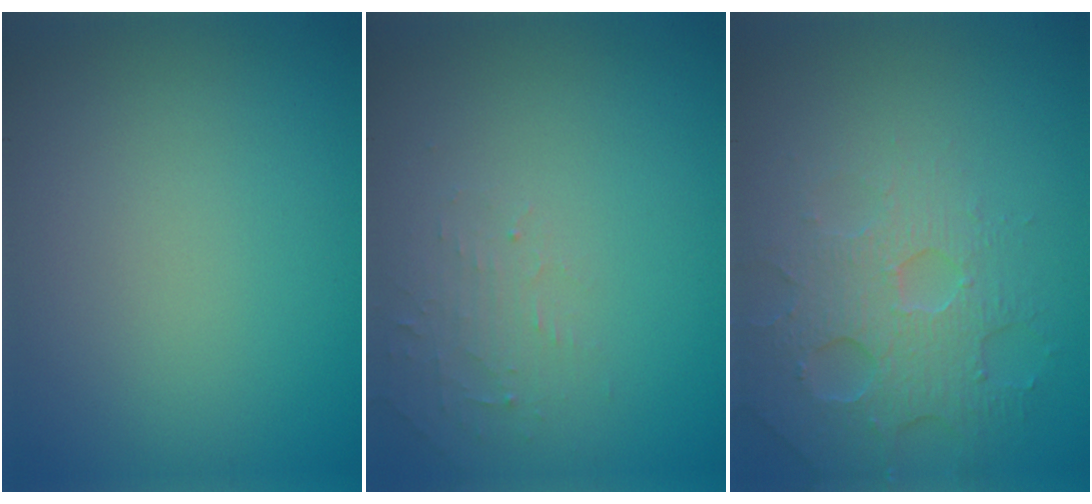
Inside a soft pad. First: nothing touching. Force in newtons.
{"total": 1.6, "press": 1.5, "slide": 0.3}
{"total": 4.7, "press": 3.6, "slide": 2.9}